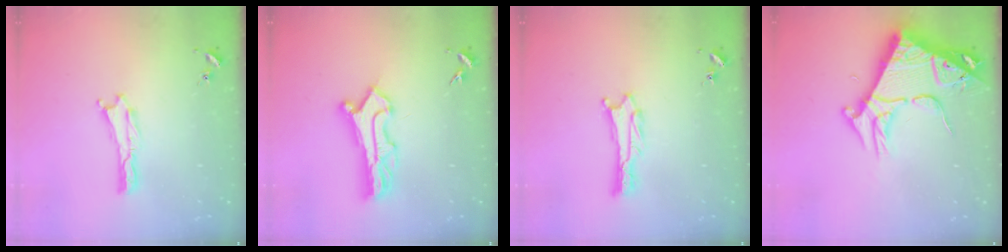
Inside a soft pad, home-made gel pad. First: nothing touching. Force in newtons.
{"total": 6.7, "press": 6.7, "slide": 0.6}
{"total": 1.3, "press": 1.3, "slide": 0.0}
{"total": 9.9, "press": 9.9, "slide": 1.1}